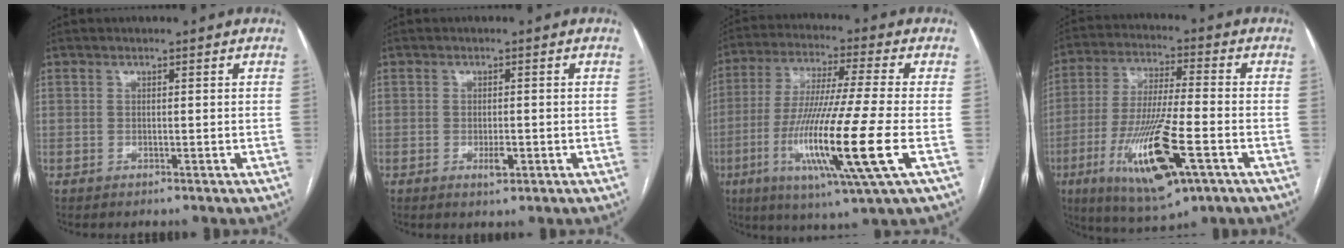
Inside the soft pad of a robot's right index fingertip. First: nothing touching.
{"total": 2.1, "force": [-0.8, 0.7, 1.9], "torque": [-0.033, -0.002, -0.009]}
{"total": 18.0, "force": [-5.0, -0.8, 17.2], "torque": [-0.344, -0.033, -0.099]}
{"total": 16.7, "force": [-6.5, 2.8, 15.1], "torque": [-0.301, -0.029, -0.107]}